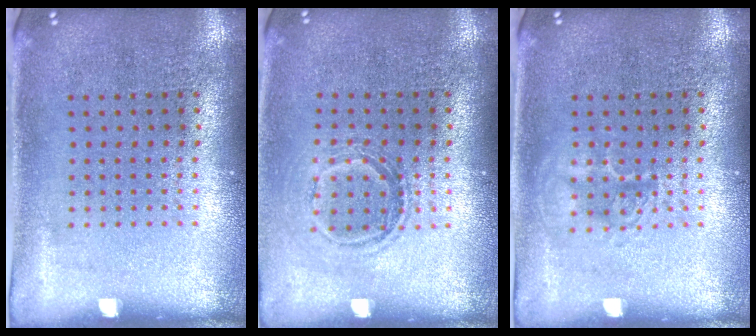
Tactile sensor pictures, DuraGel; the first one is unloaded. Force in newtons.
{"total": 1.1, "press": 1.0, "slide": 0.6}
{"total": 1.7, "press": 1.6, "slide": 0.3}